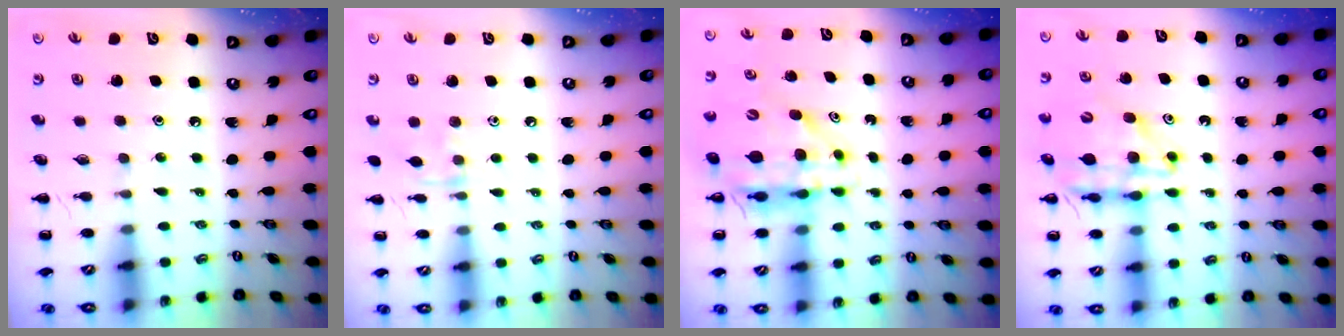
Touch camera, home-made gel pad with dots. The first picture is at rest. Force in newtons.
{"total": 6.4, "press": 6.2, "slide": 1.4}
{"total": 9.7, "press": 9.3, "slide": 2.8}
{"total": 12.5, "press": 12.0, "slide": 3.6}